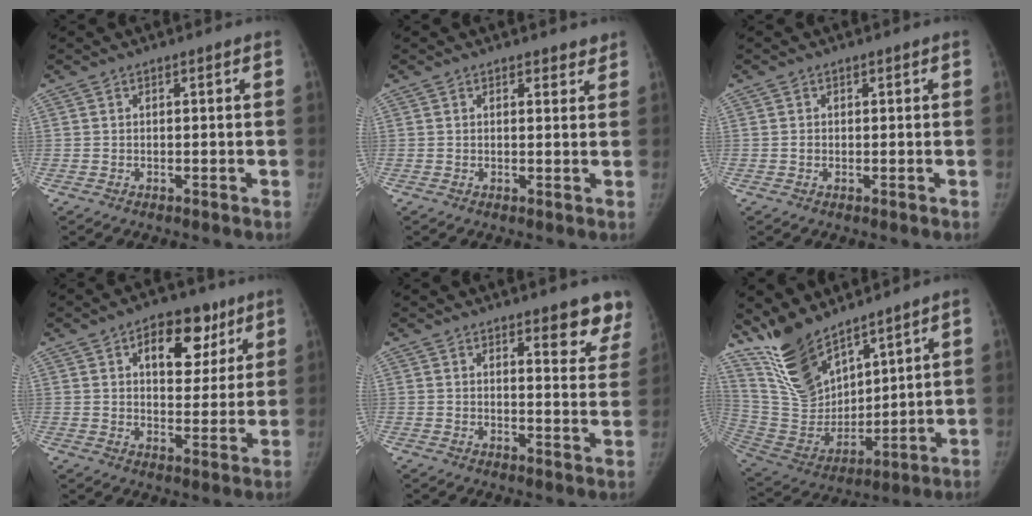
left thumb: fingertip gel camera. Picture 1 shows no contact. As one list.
[{"total": 2.0, "force": [1.7, 1.0, 0.5], "torque": [0.013, -0.009, 0.017]}, {"total": 0.8, "force": [0.1, 0.8, 0.2], "torque": [0.000, 0.002, 0.001]}, {"total": 12.2, "force": [5.9, 7.4, 7.7], "torque": [-0.065, -0.017, 0.084]}, {"total": 8.9, "force": [7.0, 2.8, 4.7], "torque": [-0.016, -0.042, 0.070]}, {"total": 16.4, "force": [12.8, 6.8, 7.6], "torque": [-0.109, -0.071, 0.264]}]